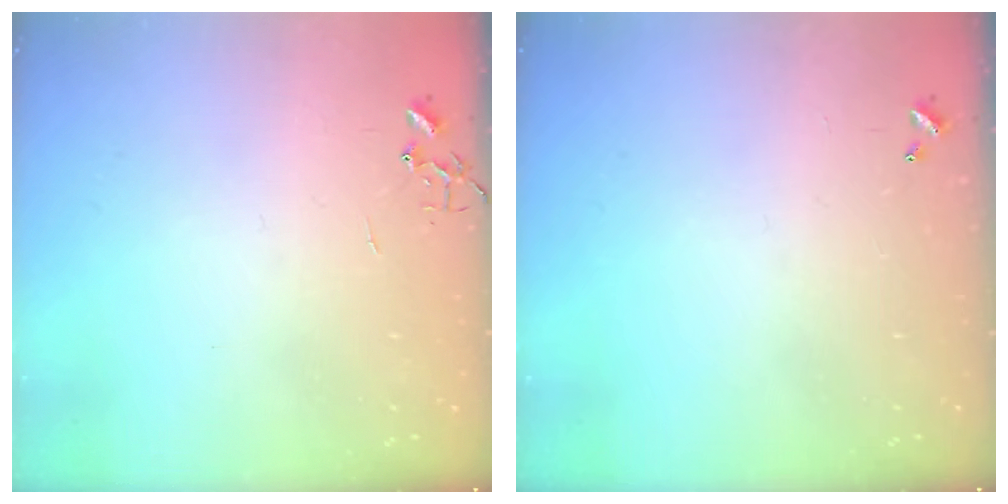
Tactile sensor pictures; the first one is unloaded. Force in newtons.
{"total": 0.0}